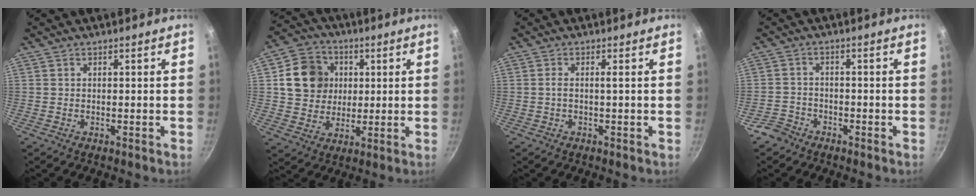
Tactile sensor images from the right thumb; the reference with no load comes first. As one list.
[{"total": 12.1, "force": [2.5, 10.7, 5.1], "torque": [-0.058, 0.009, 0.040]}, {"total": 1.6, "force": [-0.2, 0.0, 1.6], "torque": [-0.036, 0.001, -0.006]}, {"total": 3.7, "force": [-2.8, 2.4, 0.6], "torque": [-0.006, 0.035, -0.053]}]